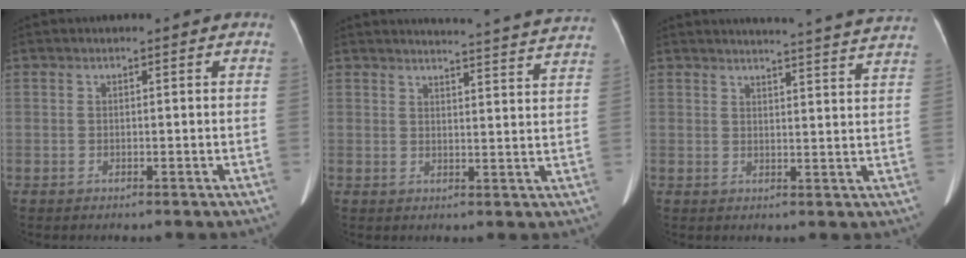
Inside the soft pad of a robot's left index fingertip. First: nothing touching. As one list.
[{"total": 17.2, "force": [16.9, -0.8, 3.4], "torque": [-0.038, -0.078, 0.182]}, {"total": 16.8, "force": [16.2, -1.1, 4.0], "torque": [-0.050, -0.071, 0.178]}]